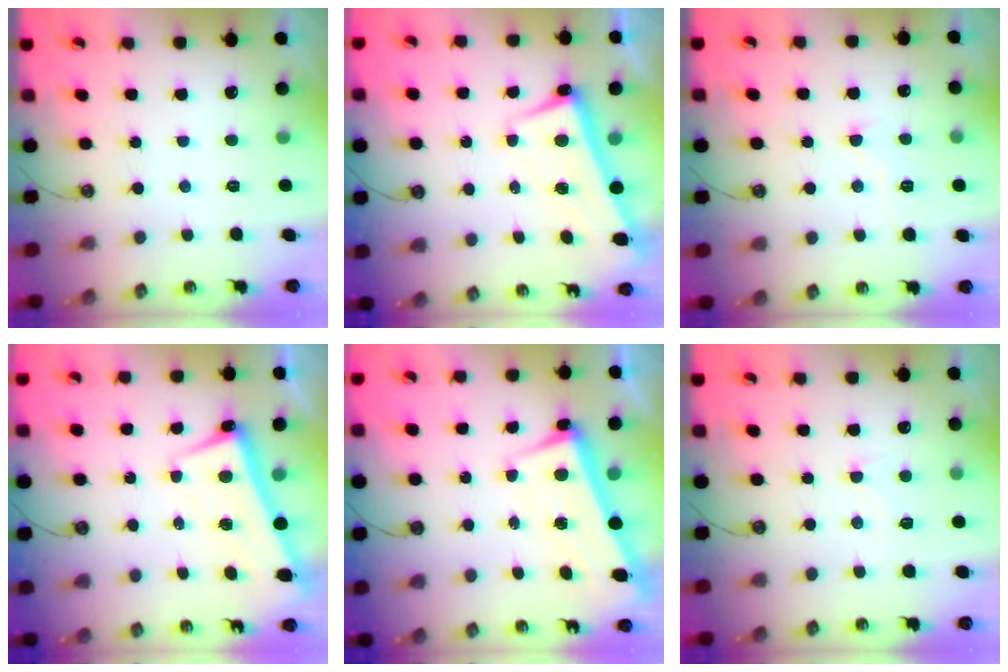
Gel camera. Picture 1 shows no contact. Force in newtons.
{"total": 2.6, "press": 2.4, "slide": 0.8}
{"total": 2.6, "press": 2.6, "slide": 0.6}
{"total": 2.6, "press": 2.5, "slide": 0.6}
{"total": 1.9, "press": 1.6, "slide": 0.9}
{"total": 0.8, "press": 0.4, "slide": 0.6}